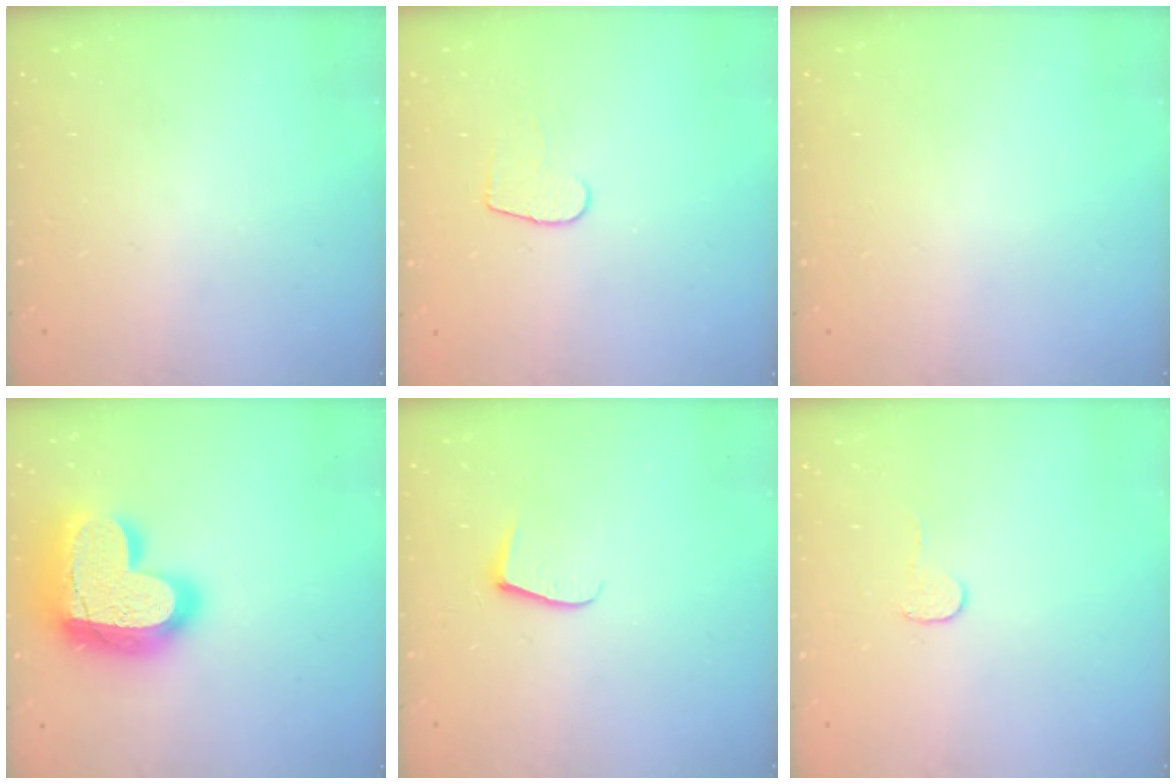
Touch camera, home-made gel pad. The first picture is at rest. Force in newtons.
{"total": 6.3, "press": 6.3, "slide": 0.6}
{"total": 0.0}
{"total": 26.4, "press": 26.3, "slide": 2.0}
{"total": 5.4, "press": 5.4, "slide": 0.5}
{"total": 3.7, "press": 3.6, "slide": 0.3}